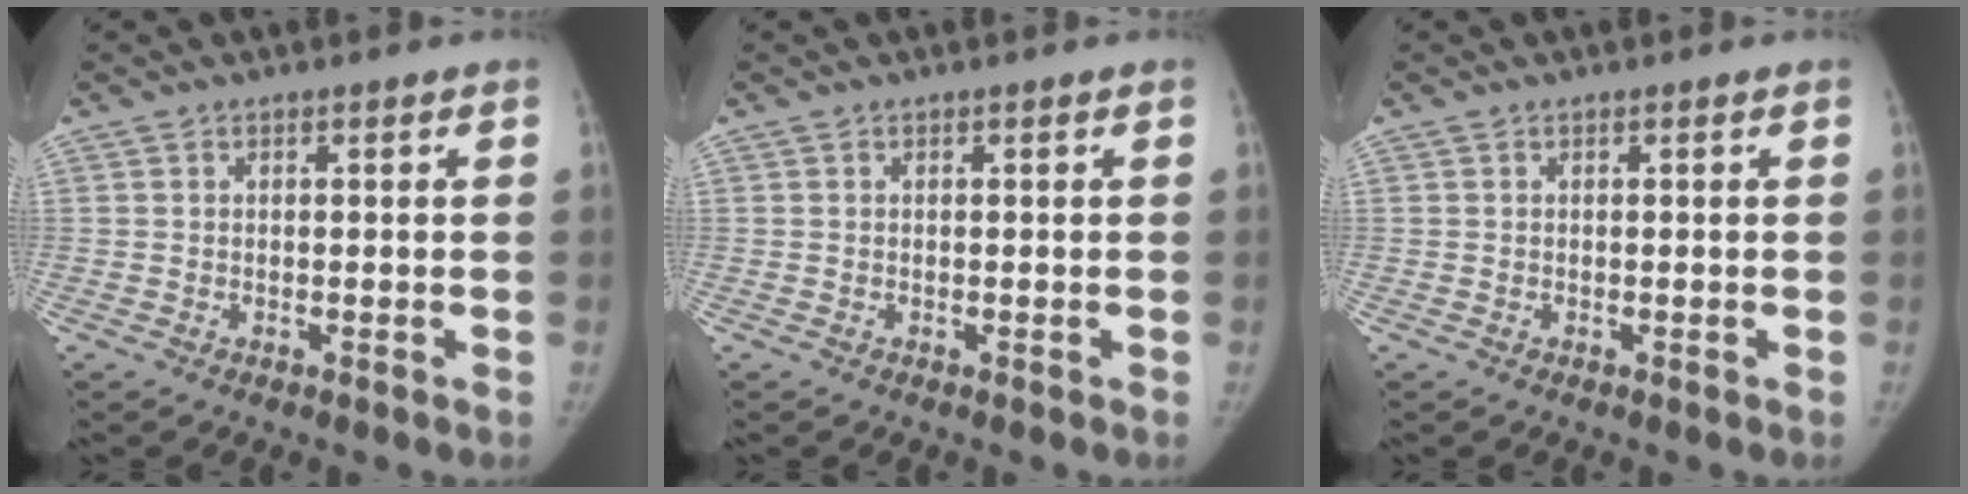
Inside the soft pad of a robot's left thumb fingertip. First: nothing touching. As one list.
[{"total": 0.0}, {"total": 0.0}]